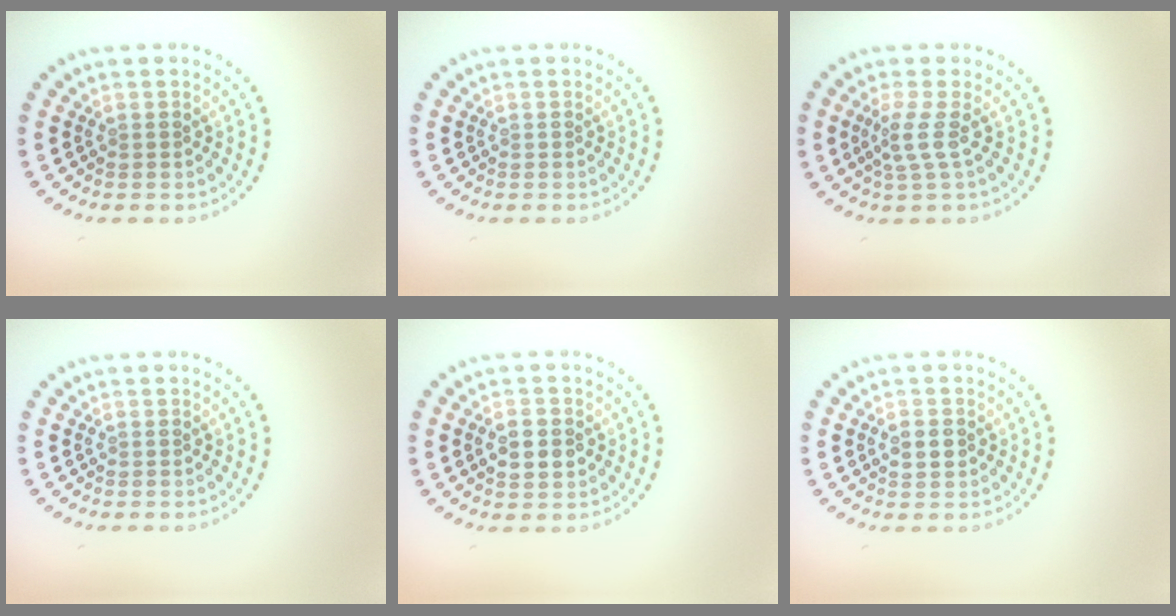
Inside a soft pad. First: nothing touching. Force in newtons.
{"total": 0.0}
{"total": 2.0, "press": 1.3, "slide": 1.5}
{"total": 0.0}
{"total": 2.4, "press": 2.4, "slide": 0.1}
{"total": 2.1, "press": 2.1, "slide": 0.1}